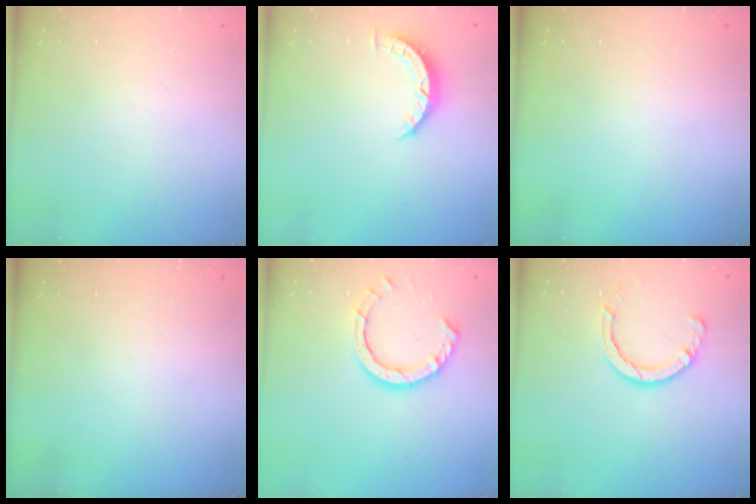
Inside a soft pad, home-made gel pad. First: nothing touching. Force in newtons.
{"total": 3.6, "press": 3.6, "slide": 0.4}
{"total": 0.0}
{"total": 0.0}
{"total": 8.9, "press": 8.8, "slide": 0.8}
{"total": 6.4, "press": 6.4, "slide": 0.7}